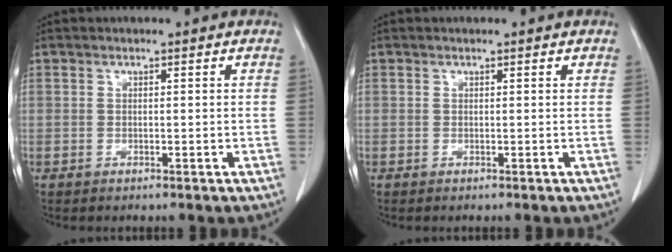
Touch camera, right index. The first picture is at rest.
{"total": 0.0}